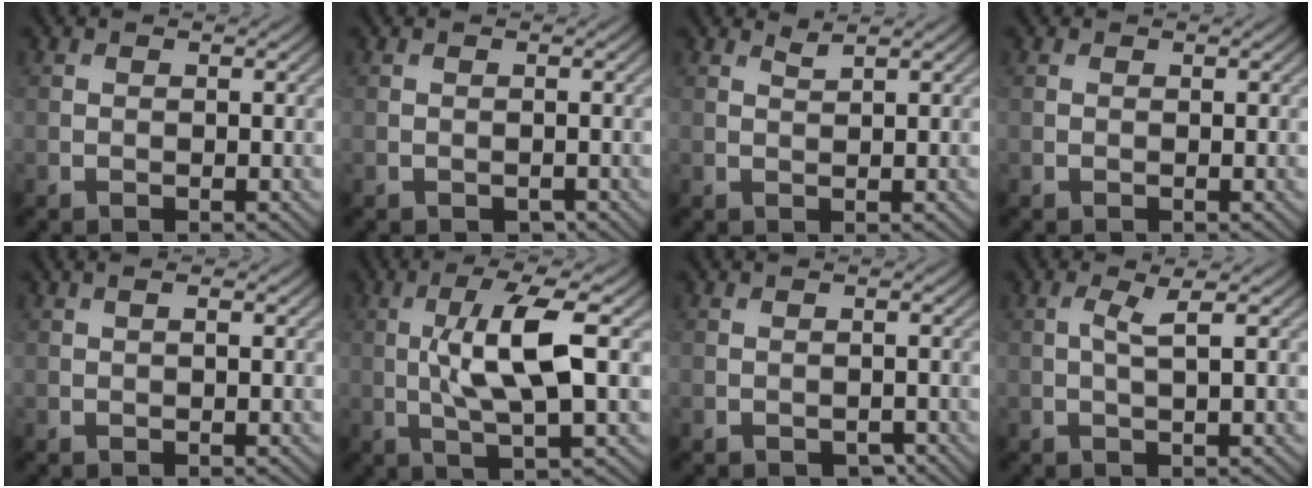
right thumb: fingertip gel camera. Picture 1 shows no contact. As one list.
[{"total": 0.8, "force": [-0.5, 0.5, 0.4], "torque": [-0.006, -0.004, -0.008]}, {"total": 0.9, "force": [0.9, 0.0, 0.4], "torque": [-0.010, 0.001, 0.018]}, {"total": 0.0}, {"total": 0.8, "force": [0.3, 0.1, 0.8], "torque": [-0.016, 0.005, 0.004]}, {"total": 9.3, "force": [0.8, 2.3, 9.0], "torque": [-0.165, 0.007, 0.014]}, {"total": 1.4, "force": [-0.9, 0.8, 0.7], "torque": [-0.013, -0.006, -0.014]}, {"total": 2.2, "force": [0.5, 0.2, 2.2], "torque": [-0.046, 0.009, 0.006]}]